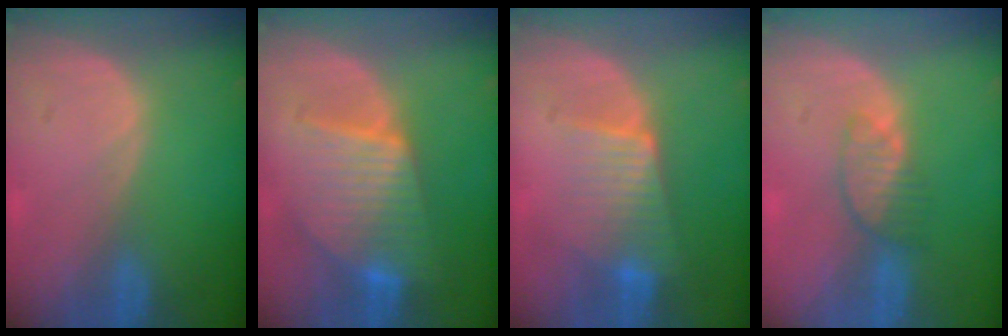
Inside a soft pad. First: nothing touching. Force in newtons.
{"total": 8.4, "press": 8.4, "slide": 0.5}
{"total": 6.5, "press": 6.1, "slide": 2.4}
{"total": 3.6, "press": 3.5, "slide": 1.1}